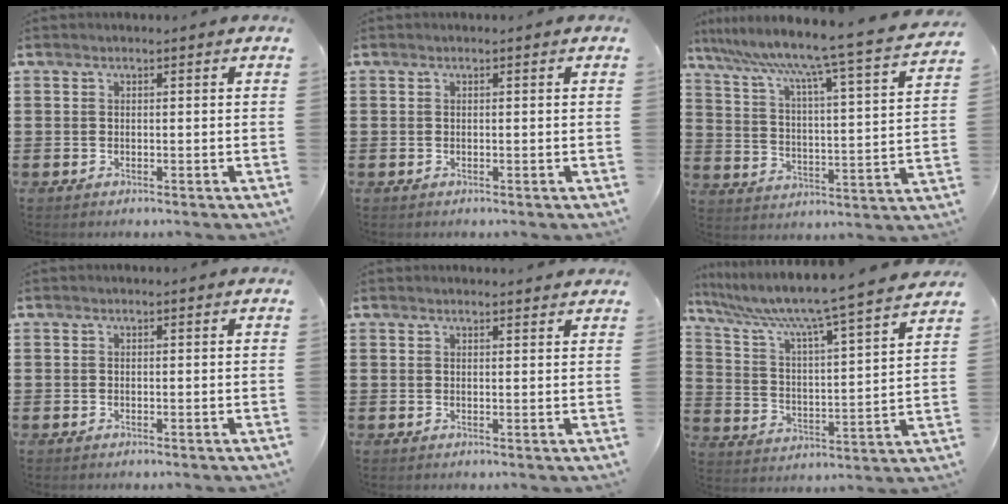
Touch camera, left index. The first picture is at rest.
{"total": 0.0}
{"total": 7.8, "force": [6.5, -1.5, 3.9], "torque": [-0.103, -0.061, 0.097]}
{"total": 0.0}
{"total": 1.5, "force": [1.5, 0.1, 0.3], "torque": [-0.008, 0.001, 0.029]}
{"total": 7.8, "force": [6.7, -0.7, 4.0], "torque": [-0.107, -0.059, 0.103]}